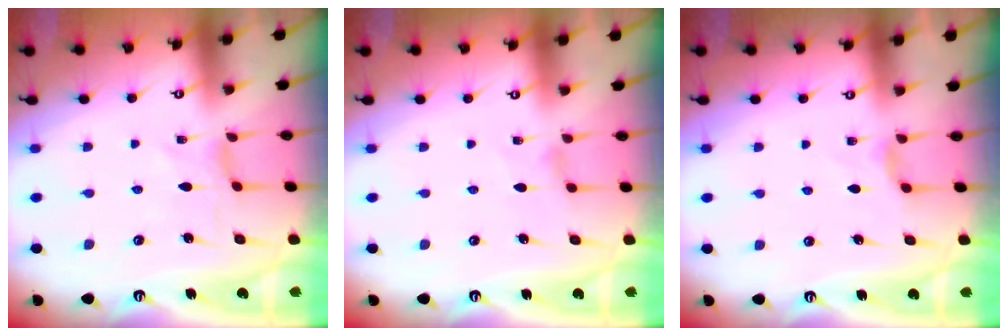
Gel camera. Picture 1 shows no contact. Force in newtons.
{"total": 0.6, "press": 0.5, "slide": 0.2}
{"total": 3.1, "press": 3.0, "slide": 0.6}